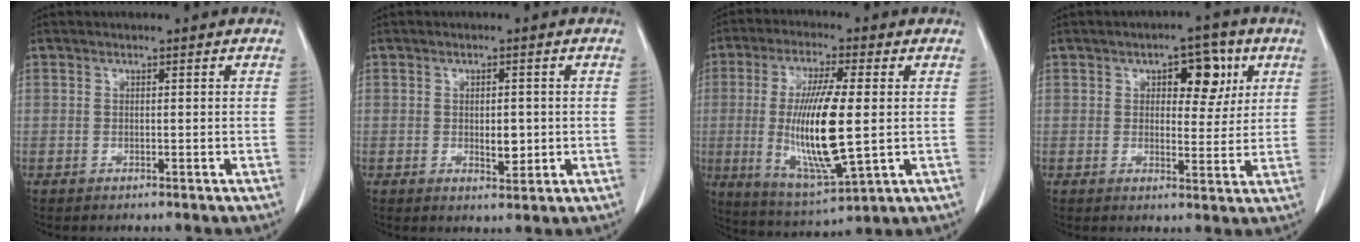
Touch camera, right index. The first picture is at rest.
{"total": 3.2, "force": [-0.3, 1.4, 2.9], "torque": [-0.045, -0.003, 0.001]}
{"total": 15.4, "force": [-0.5, 2.3, 15.2], "torque": [-0.300, -0.022, -0.003]}
{"total": 6.8, "force": [2.8, 3.3, 5.2], "torque": [-0.061, 0.013, 0.037]}